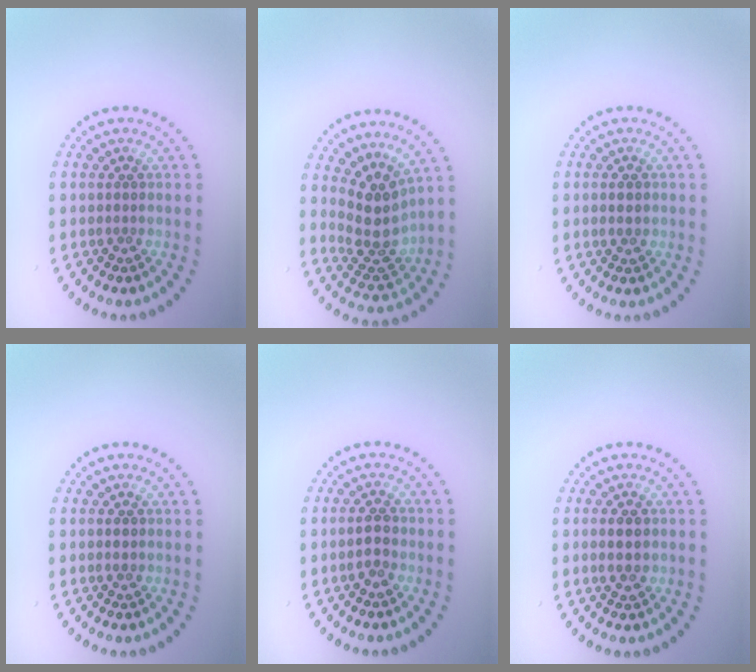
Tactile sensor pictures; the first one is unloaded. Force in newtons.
{"total": 3.9, "press": 3.2, "slide": 2.2}
{"total": 1.8, "press": 1.8, "slide": 0.2}
{"total": 0.9, "press": 0.9, "slide": 0.1}
{"total": 1.8, "press": 1.8, "slide": 0.3}
{"total": 1.7, "press": 1.7, "slide": 0.1}